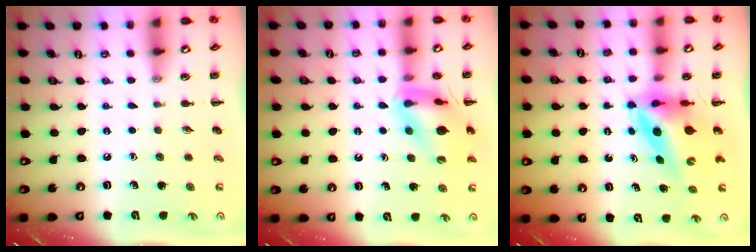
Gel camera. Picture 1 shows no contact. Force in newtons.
{"total": 13.7, "press": 13.5, "slide": 1.9}
{"total": 5.4, "press": 5.1, "slide": 1.9}